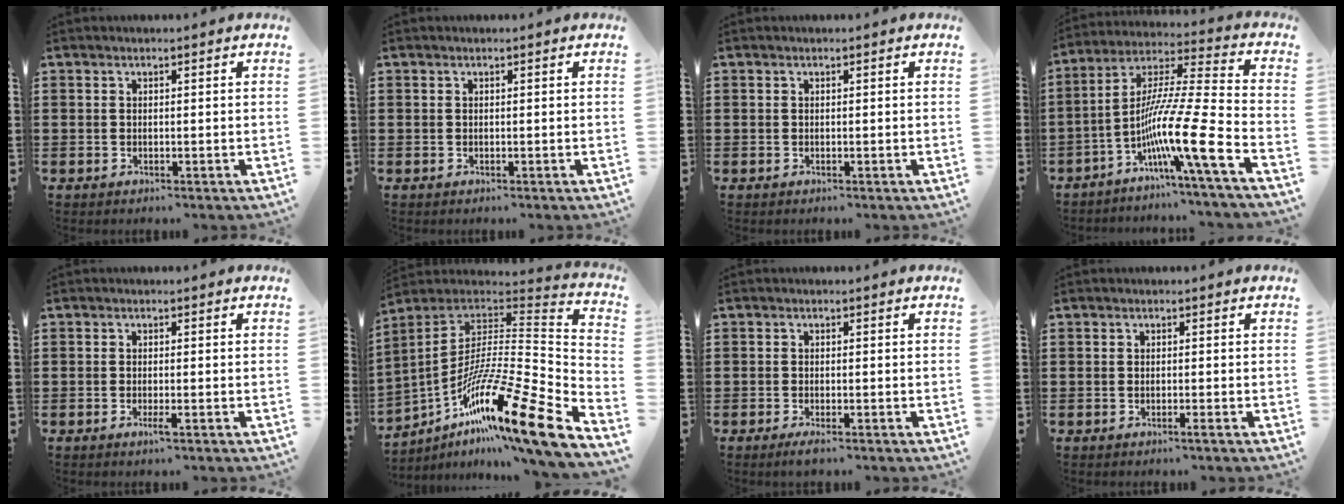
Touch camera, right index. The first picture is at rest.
{"total": 0.0}
{"total": 0.0}
{"total": 14.4, "force": [-6.9, 0.3, 12.6], "torque": [-0.240, -0.020, -0.132]}
{"total": 1.6, "force": [-0.8, 0.1, 1.4], "torque": [-0.031, -0.006, -0.016]}
{"total": 18.1, "force": [-11.3, 1.3, 14.1], "torque": [-0.245, -0.003, -0.211]}
{"total": 1.4, "force": [-1.0, 0.1, 0.9], "torque": [-0.023, -0.006, -0.020]}
{"total": 0.6, "force": [-0.2, -0.2, 0.5], "torque": [-0.008, -0.003, -0.004]}